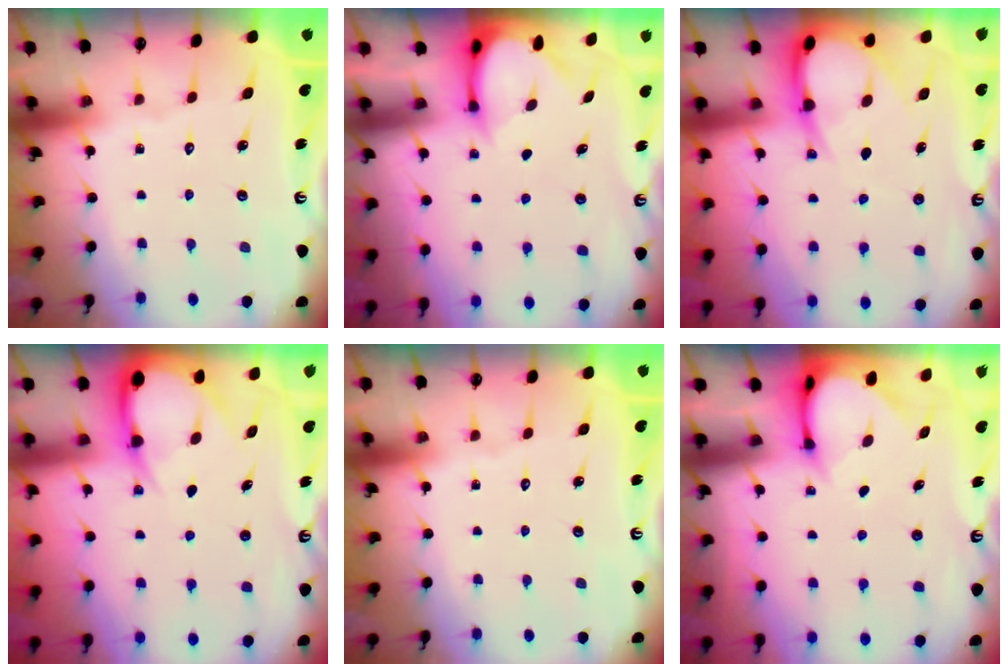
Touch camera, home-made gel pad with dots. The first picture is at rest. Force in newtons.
{"total": 3.5, "press": 3.5, "slide": 0.3}
{"total": 8.3, "press": 8.2, "slide": 0.9}
{"total": 7.2, "press": 7.2, "slide": 1.0}
{"total": 0.0}
{"total": 3.4, "press": 3.4, "slide": 0.1}